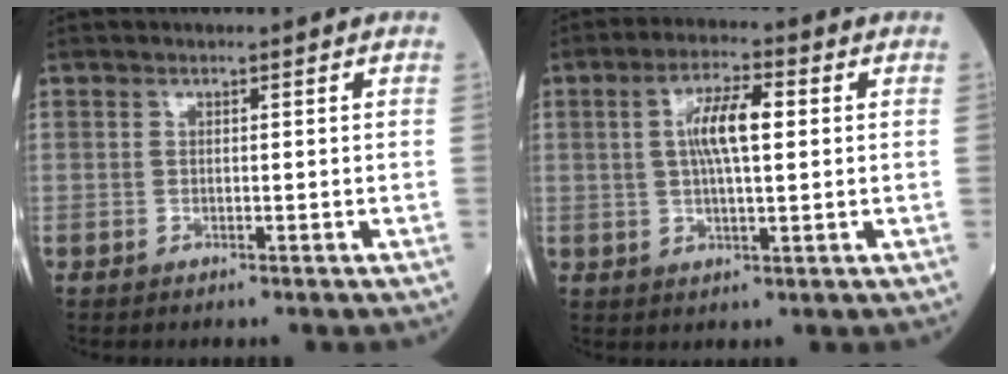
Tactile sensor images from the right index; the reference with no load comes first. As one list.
[{"total": 7.3, "force": [1.4, 1.6, 7.0], "torque": [-0.130, 0.013, 0.024]}]